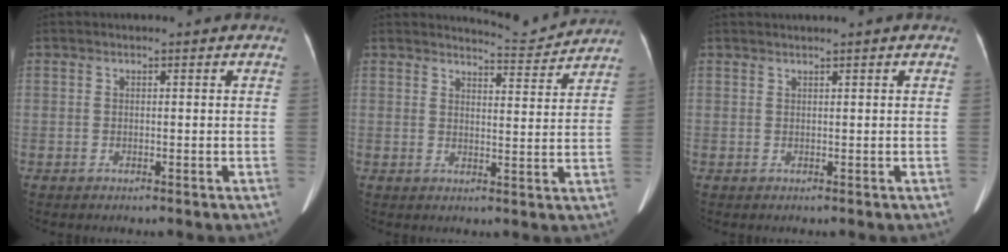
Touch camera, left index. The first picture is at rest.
{"total": 5.5, "force": [5.4, -0.6, -0.7], "torque": [-0.006, -0.019, 0.074]}
{"total": 0.9, "force": [0.7, -0.3, 0.5], "torque": [-0.015, 0.009, 0.024]}